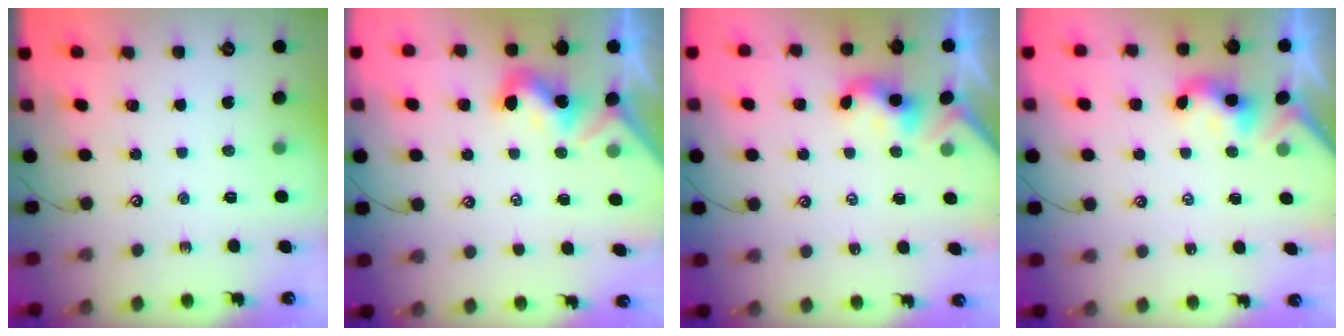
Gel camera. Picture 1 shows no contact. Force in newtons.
{"total": 1.8, "press": 1.8, "slide": 0.1}
{"total": 2.4, "press": 2.4, "slide": 0.2}
{"total": 2.4, "press": 2.4, "slide": 0.2}